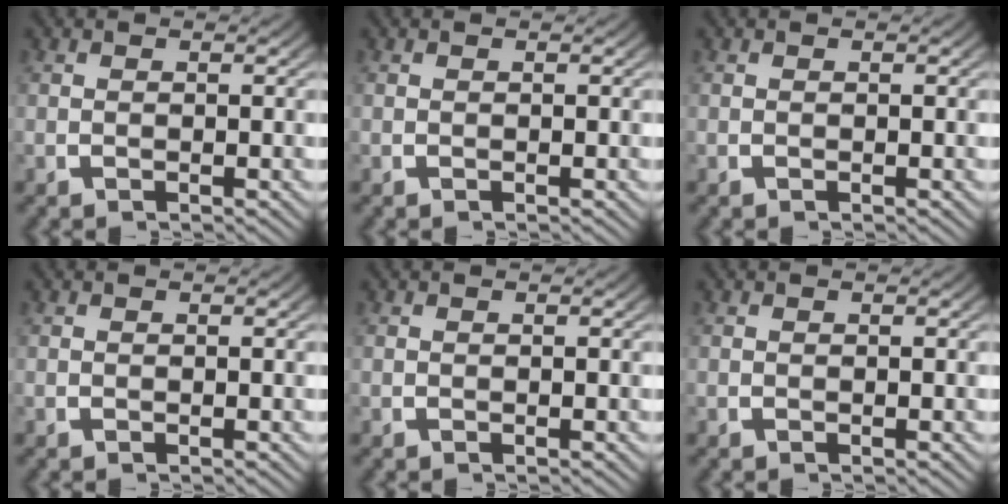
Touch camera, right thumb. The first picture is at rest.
{"total": 0.0}
{"total": 0.0}
{"total": 0.0}
{"total": 0.0}
{"total": 0.0}